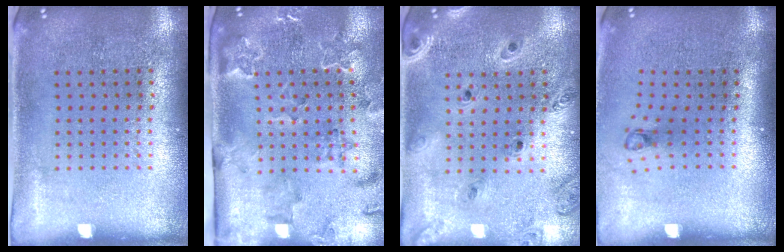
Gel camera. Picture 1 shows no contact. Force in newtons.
{"total": 2.3, "press": 2.3, "slide": 0.1}
{"total": 1.3, "press": 1.3, "slide": 0.2}
{"total": 0.8, "press": 0.4, "slide": 0.7}